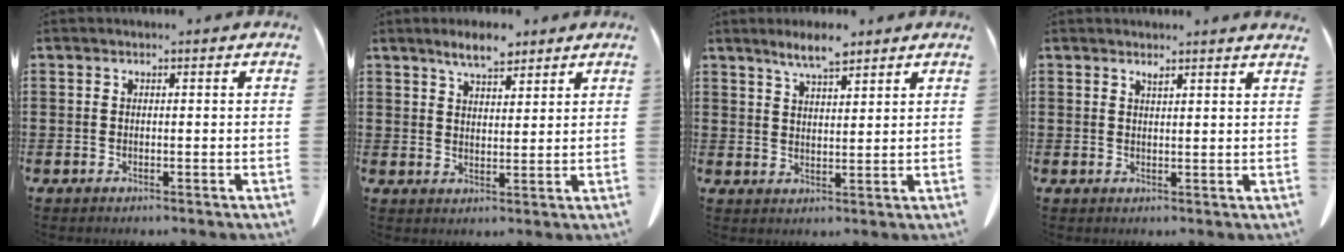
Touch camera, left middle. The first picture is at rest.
{"total": 5.1, "force": [4.3, 1.4, 2.5], "torque": [-0.057, -0.006, 0.079]}
{"total": 5.1, "force": [4.2, 0.9, 2.9], "torque": [-0.065, -0.004, 0.075]}
{"total": 1.6, "force": [1.5, -0.2, 0.6], "torque": [-0.012, -0.002, 0.027]}